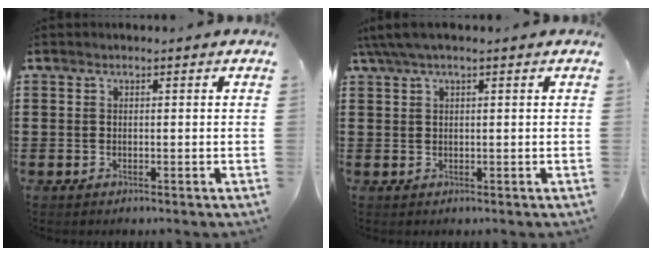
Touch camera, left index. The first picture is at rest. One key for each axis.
{"total": 2.4, "fx": 1.1, "fy": 0.2, "fz": 2.1, "tx": -0.048, "ty": -0.001, "tz": 0.017}